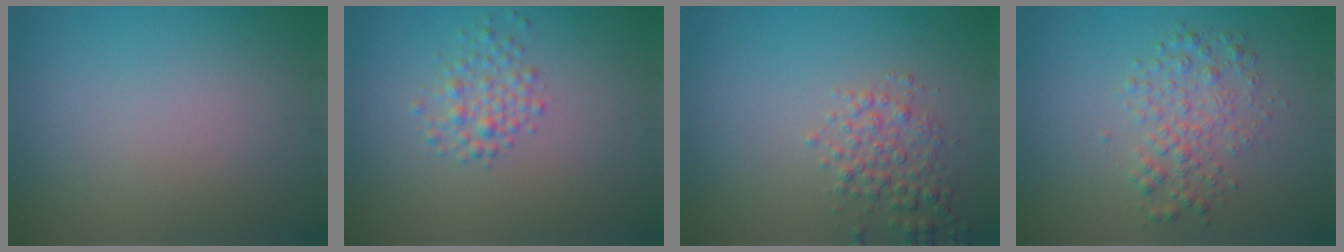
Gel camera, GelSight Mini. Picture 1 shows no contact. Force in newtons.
{"total": 2.2, "press": 2.2, "slide": 0.1}
{"total": 2.7, "press": 2.7, "slide": 0.0}
{"total": 3.0, "press": 3.0, "slide": 0.1}